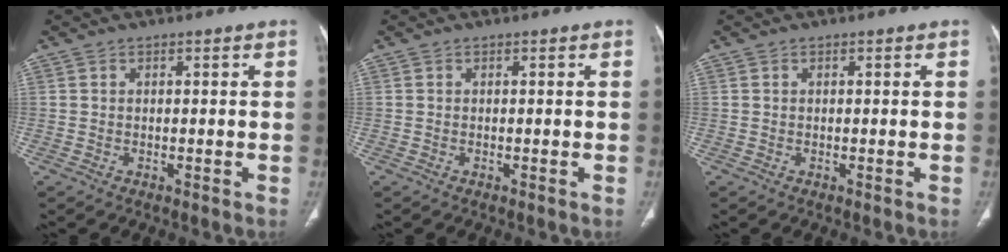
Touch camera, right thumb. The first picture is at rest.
{"total": 0.0}
{"total": 0.0}